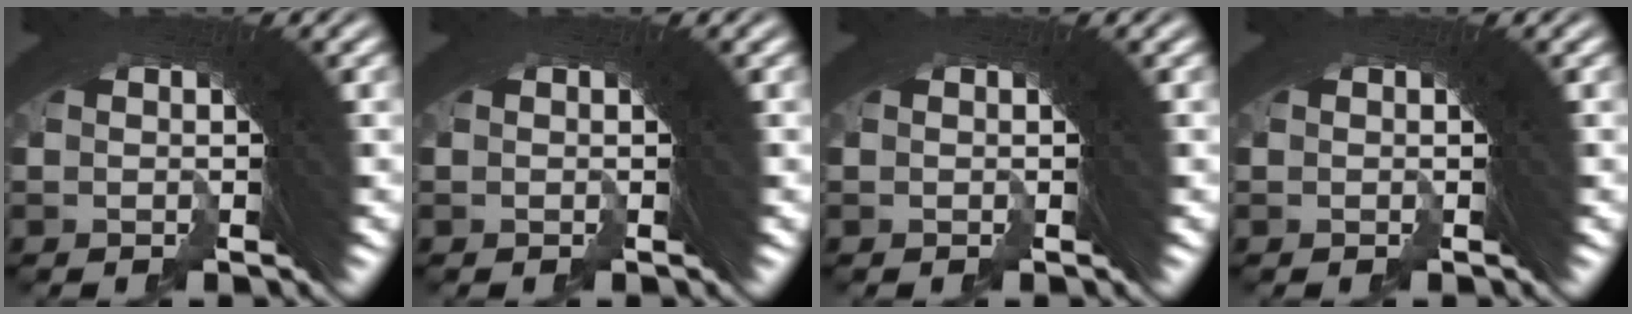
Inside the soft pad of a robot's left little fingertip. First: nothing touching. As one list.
[{"total": 0.0}, {"total": 0.0}, {"total": 0.0}]